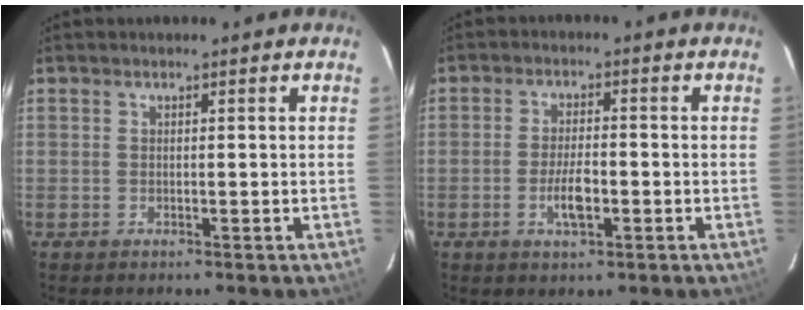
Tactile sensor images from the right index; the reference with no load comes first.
{"total": 5.2, "force": [-1.8, 1.9, 4.5], "torque": [-0.090, -0.001, -0.031]}